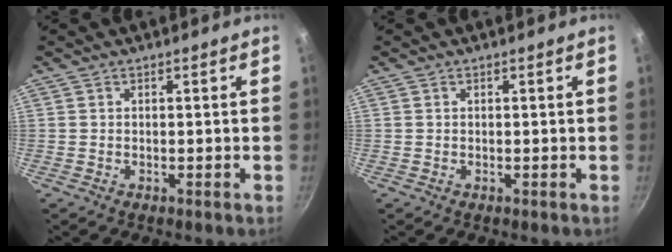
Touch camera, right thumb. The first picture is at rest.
{"total": 0.0}